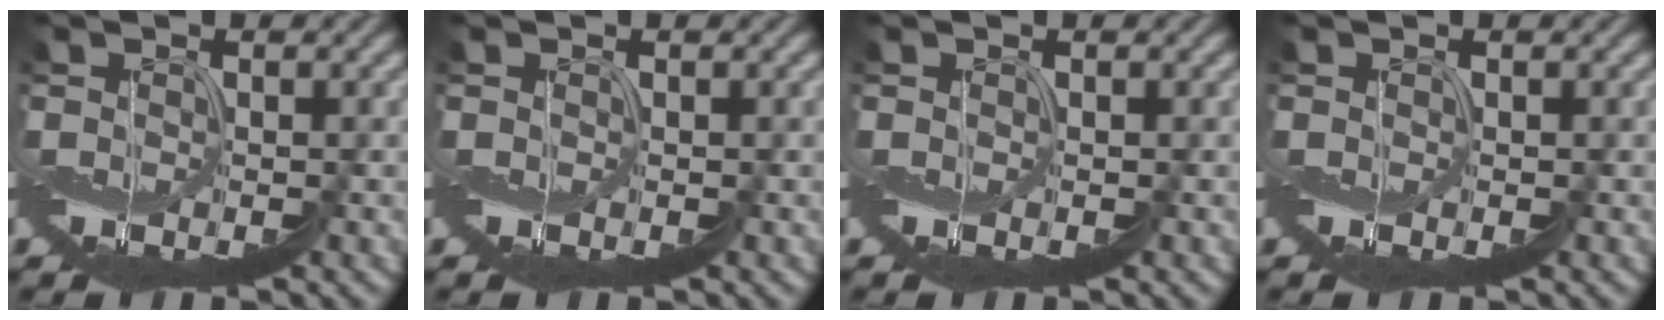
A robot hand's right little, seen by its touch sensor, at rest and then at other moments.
{"total": 0.0}
{"total": 0.0}
{"total": 0.0}